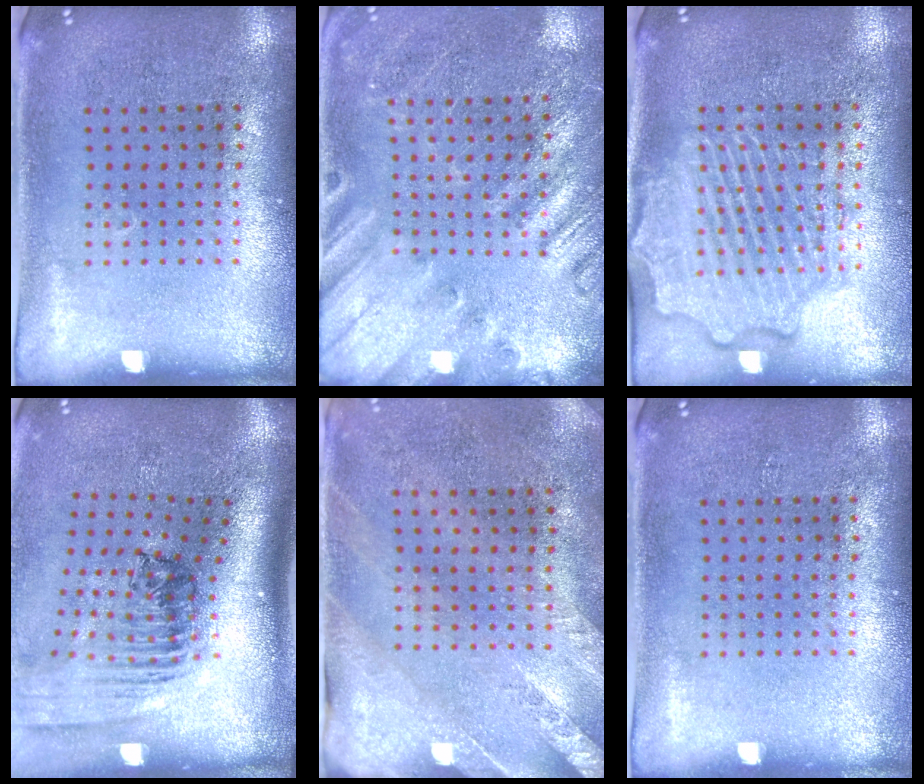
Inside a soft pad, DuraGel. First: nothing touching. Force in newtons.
{"total": 2.3, "press": 2.2, "slide": 0.7}
{"total": 2.6, "press": 2.6, "slide": 0.3}
{"total": 2.5, "press": 1.8, "slide": 1.8}
{"total": 2.6, "press": 2.1, "slide": 1.6}
{"total": 0.0}